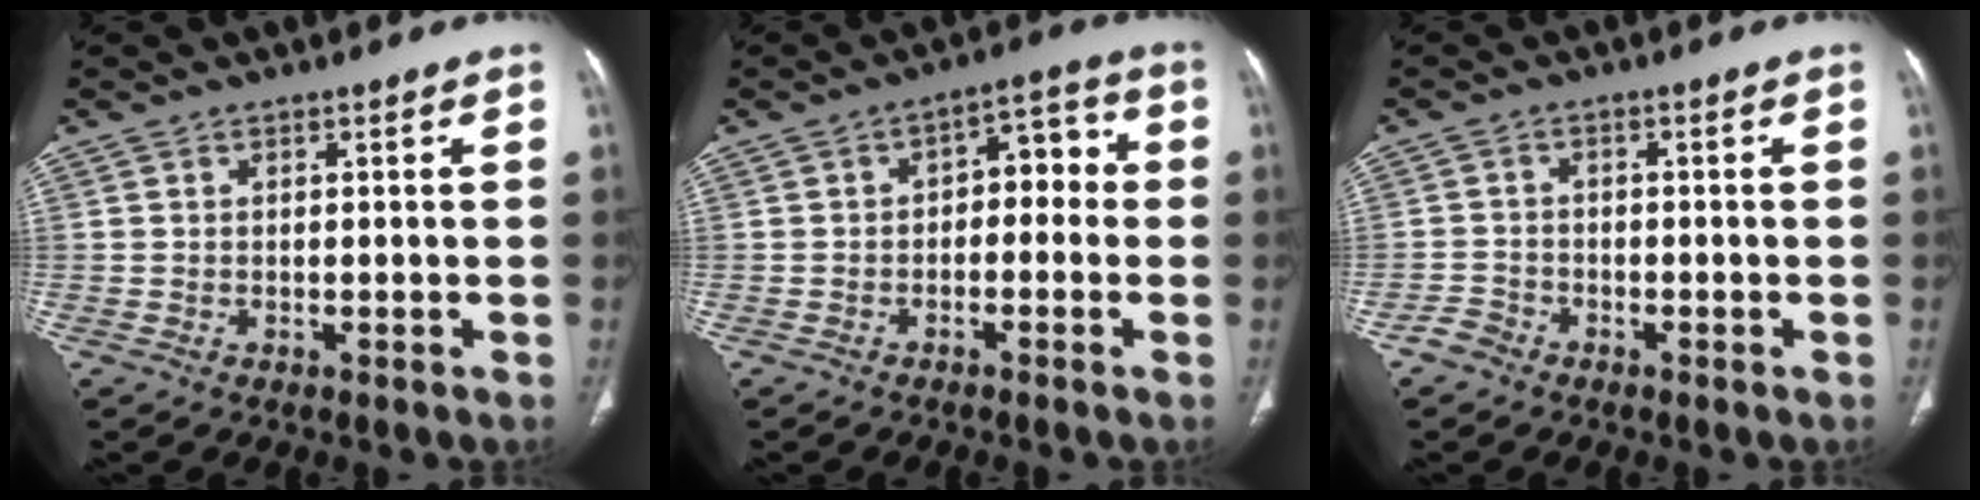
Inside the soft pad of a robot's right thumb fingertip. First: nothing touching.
{"total": 6.8, "force": [-0.7, 4.3, 5.3], "torque": [-0.042, 0.039, -0.020]}
{"total": 2.5, "force": [-1.9, 1.6, 0.3], "torque": [-0.005, 0.011, -0.040]}